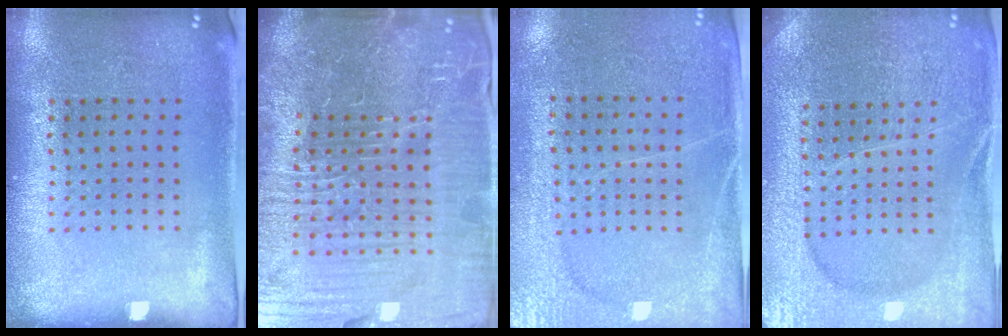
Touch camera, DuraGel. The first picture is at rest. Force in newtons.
{"total": 7.3, "press": 6.6, "slide": 3.3}
{"total": 3.0, "press": 2.8, "slide": 1.2}
{"total": 4.1, "press": 3.9, "slide": 1.3}